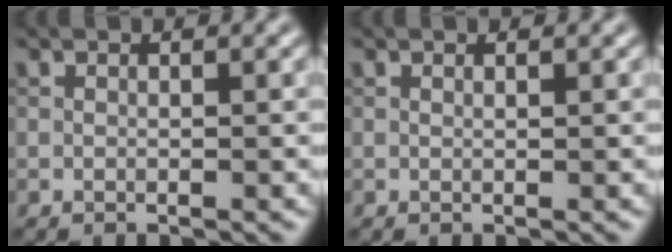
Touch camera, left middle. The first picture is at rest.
{"total": 0.0}